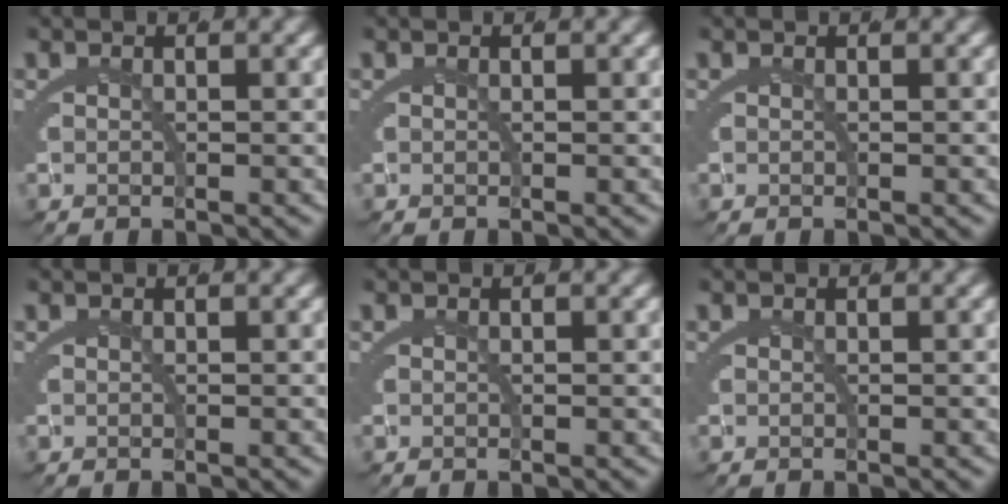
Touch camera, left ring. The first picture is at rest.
{"total": 0.0}
{"total": 0.0}
{"total": 0.0}
{"total": 0.0}
{"total": 0.0}